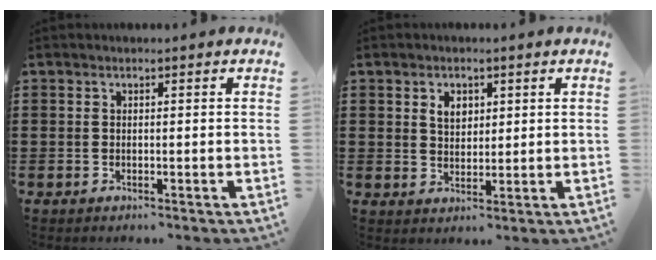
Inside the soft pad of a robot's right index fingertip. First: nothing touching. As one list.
[{"total": 3.2, "force": [1.4, 2.3, 1.8], "torque": [-0.044, 0.010, 0.024]}]